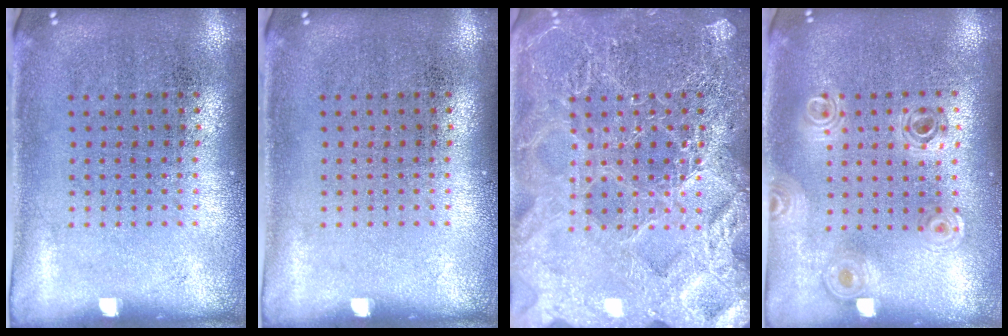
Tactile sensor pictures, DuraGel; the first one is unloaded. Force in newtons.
{"total": 0.0}
{"total": 6.4, "press": 6.4, "slide": 0.8}
{"total": 1.0, "press": 0.9, "slide": 0.2}